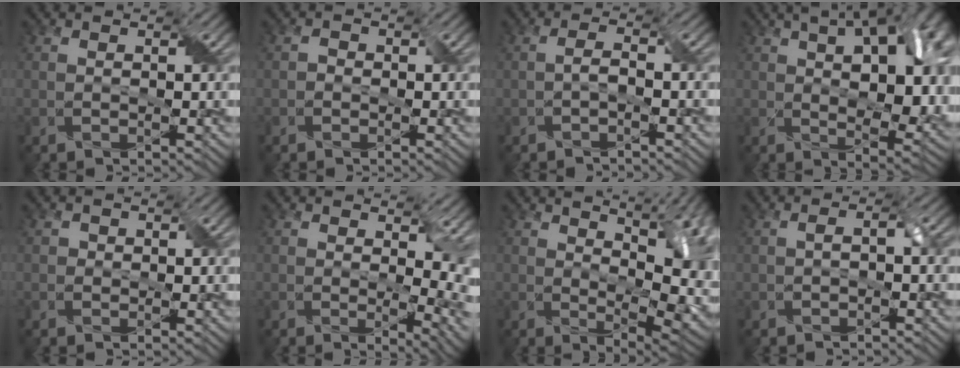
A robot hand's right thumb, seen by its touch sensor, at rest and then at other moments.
{"total": 0.9, "force": [-0.4, 0.7, 0.3], "torque": [-0.006, 0.001, -0.011]}
{"total": 1.5, "force": [-0.8, 0.4, 1.2], "torque": [-0.027, 0.005, -0.018]}
{"total": 18.4, "force": [5.0, 10.0, 14.6], "torque": [-0.195, 0.029, 0.083]}
{"total": 0.8, "force": [0.0, 0.8, 0.0], "torque": [0.004, -0.001, -0.002]}
{"total": 7.8, "force": [1.2, 4.2, 6.5], "torque": [-0.090, -0.017, 0.031]}
{"total": 12.2, "force": [3.1, 5.8, 10.2], "torque": [-0.124, -0.002, 0.064]}
{"total": 1.3, "force": [-0.3, 0.3, 1.2], "torque": [-0.027, 0.005, -0.007]}